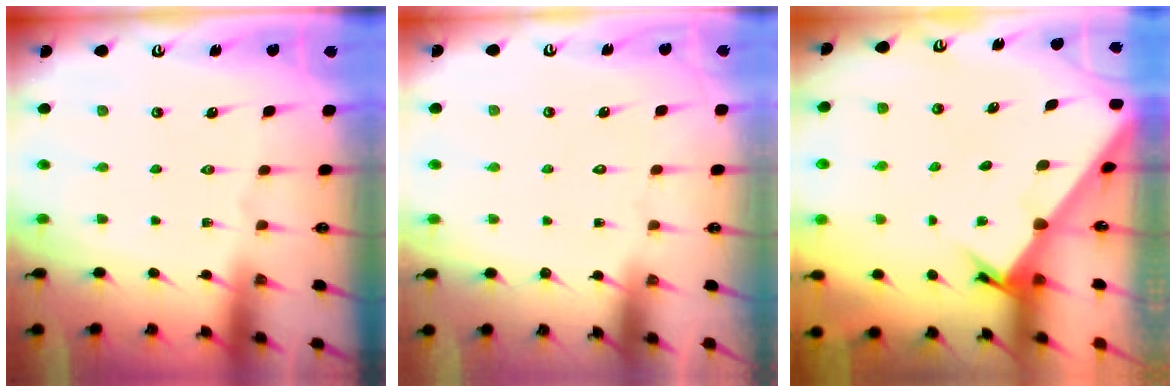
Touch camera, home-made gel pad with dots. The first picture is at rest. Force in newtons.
{"total": 1.5, "press": 1.5, "slide": 0.0}
{"total": 2.6, "press": 2.6, "slide": 0.3}